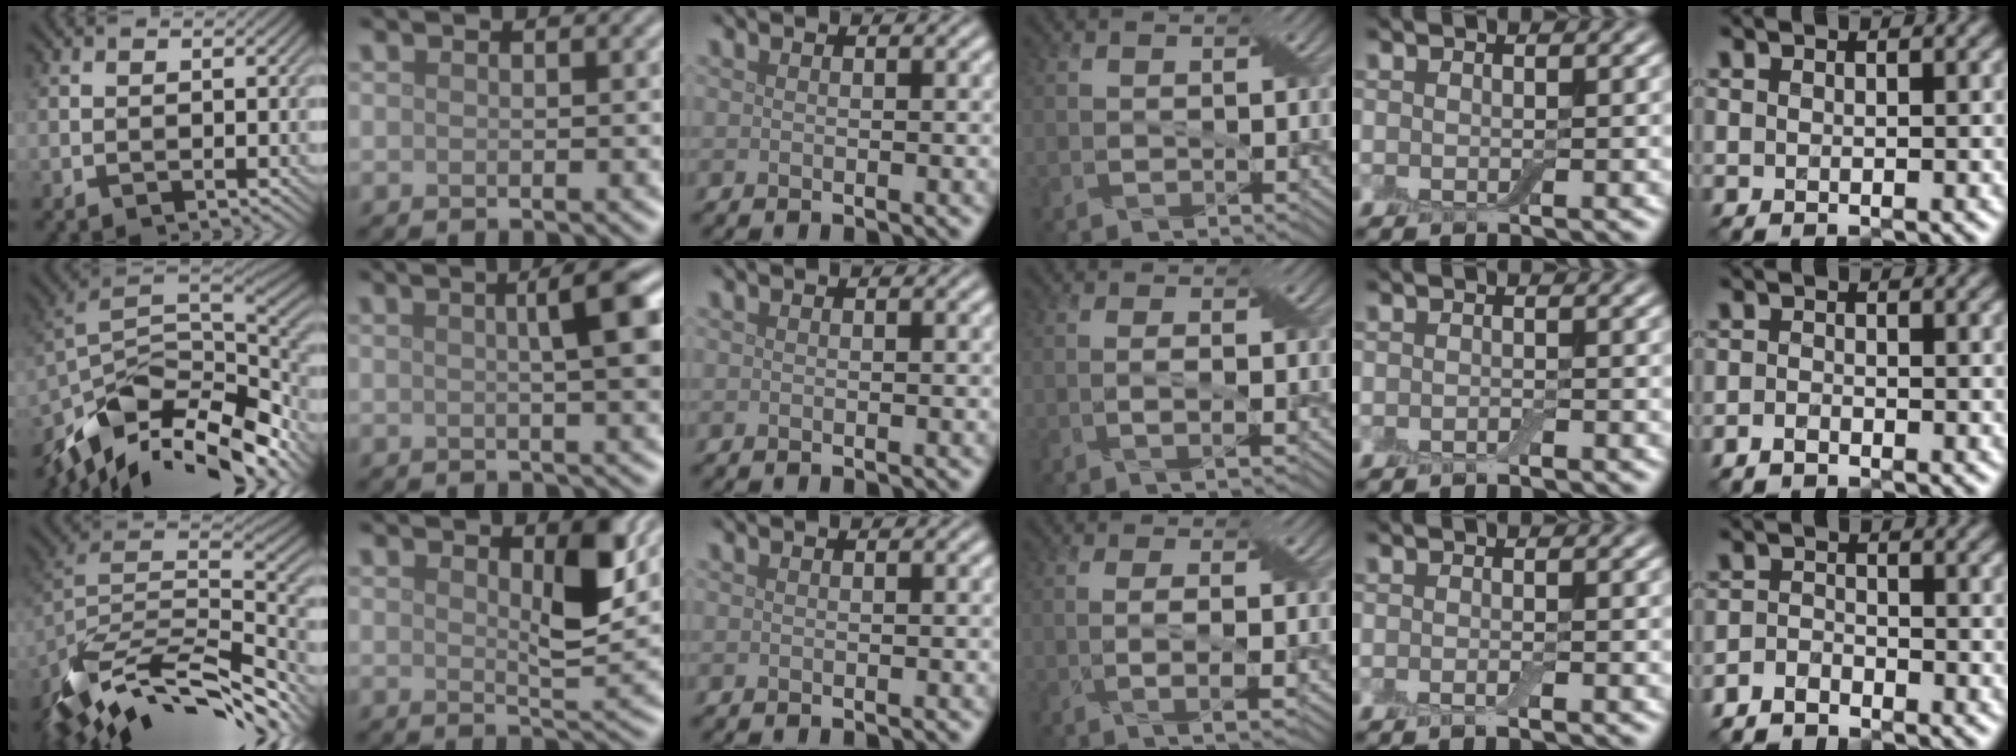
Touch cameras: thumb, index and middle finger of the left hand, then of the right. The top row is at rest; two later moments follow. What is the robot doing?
{"motion": "wrap", "object": "bandage"}